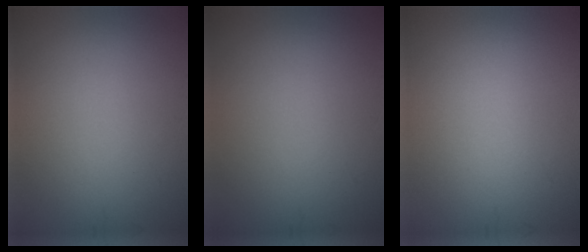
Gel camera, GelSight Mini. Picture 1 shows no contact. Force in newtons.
{"total": 0.0}
{"total": 0.0}